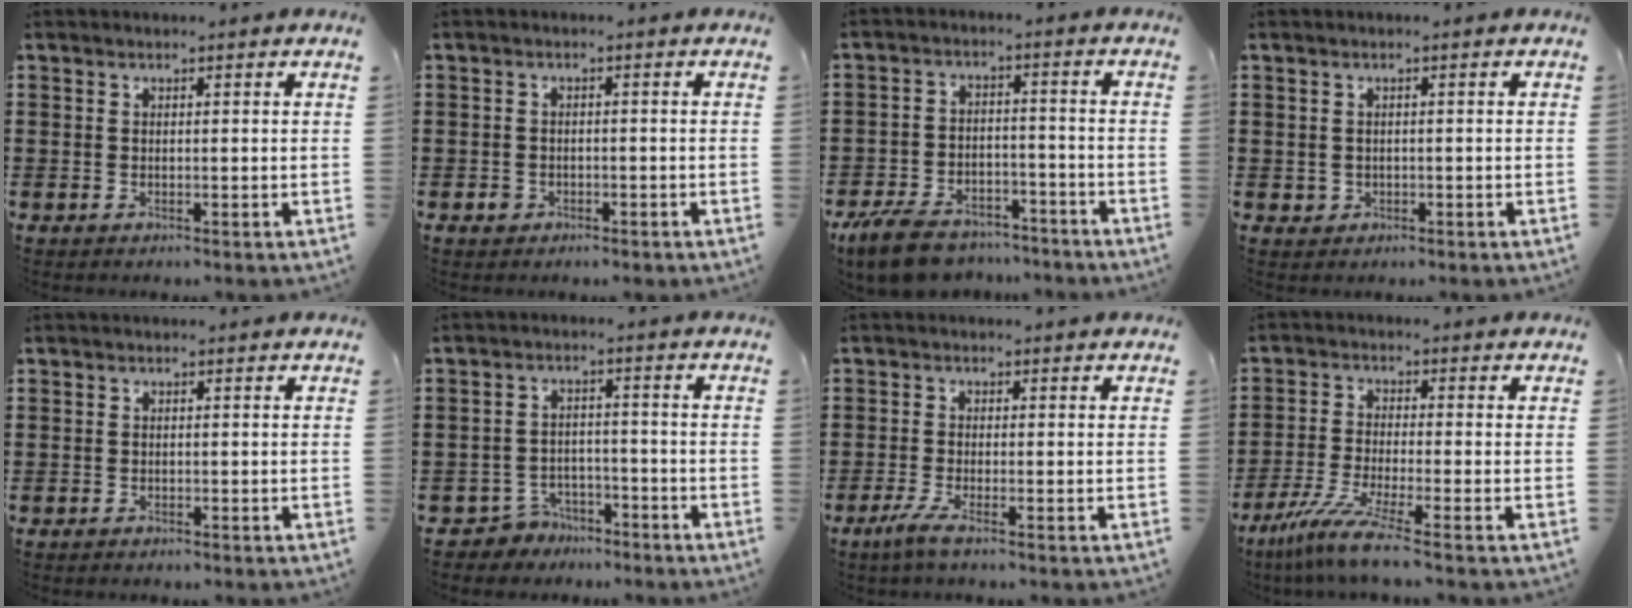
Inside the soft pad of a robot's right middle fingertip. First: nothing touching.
{"total": 1.4, "force": [-0.9, 1.0, 0.5], "torque": [-0.011, 0.000, -0.020]}
{"total": 7.1, "force": [-6.4, 2.2, 2.2], "torque": [-0.057, 0.011, -0.126]}
{"total": 0.9, "force": [-0.1, 0.9, 0.2], "torque": [-0.007, 0.006, -0.004]}
{"total": 0.6, "force": [-0.5, 0.3, -0.2], "torque": [0.003, 0.002, -0.012]}
{"total": 4.0, "force": [-3.7, 1.5, 0.1], "torque": [-0.026, 0.001, -0.081]}
{"total": 2.3, "force": [-1.2, 0.1, 1.9], "torque": [-0.049, -0.010, -0.026]}
{"total": 6.5, "force": [-4.8, -0.1, 4.3], "torque": [-0.105, -0.027, -0.096]}